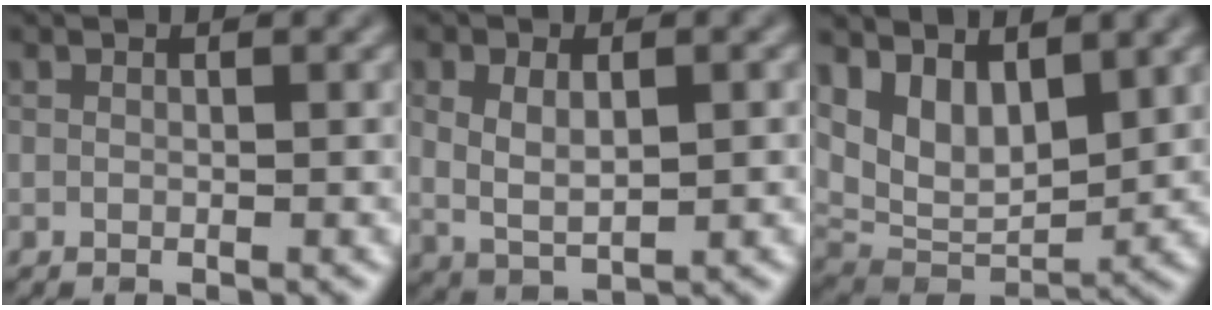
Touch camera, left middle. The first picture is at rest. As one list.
[{"total": 3.2, "force": [0.5, 1.8, 2.6], "torque": [-0.056, -0.004, 0.015]}, {"total": 6.9, "force": [3.4, 3.8, 4.6], "torque": [-0.088, -0.019, 0.067]}]